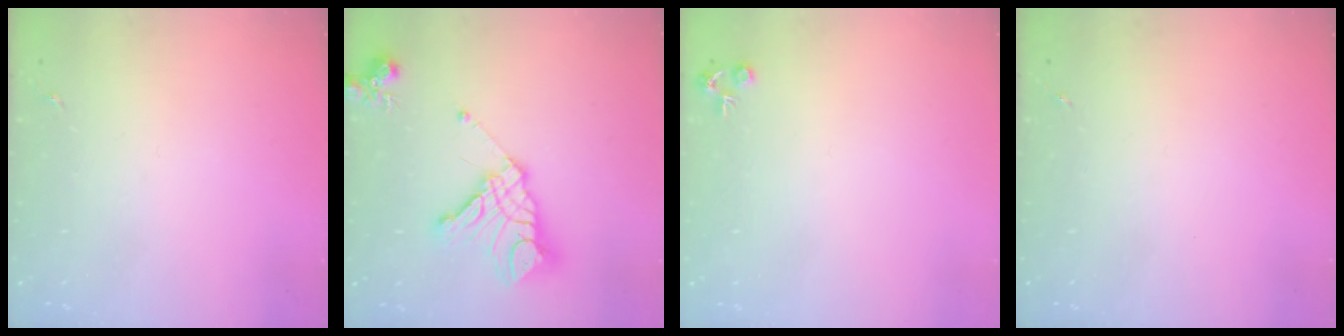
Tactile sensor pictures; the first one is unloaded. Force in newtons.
{"total": 17.2, "press": 17.0, "slide": 2.4}
{"total": 4.7, "press": 4.7, "slide": 0.2}
{"total": 0.0}